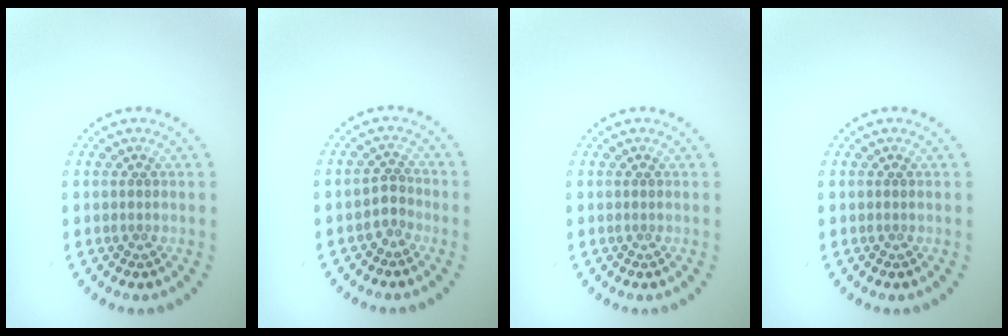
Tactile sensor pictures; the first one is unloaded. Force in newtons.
{"total": 1.8, "press": 1.4, "slide": 1.2}
{"total": 0.0}
{"total": 0.0}